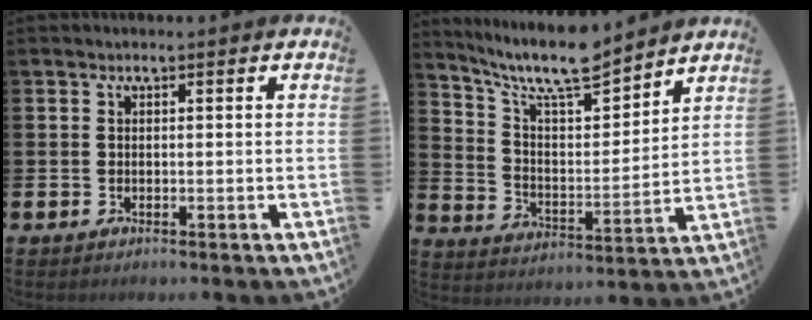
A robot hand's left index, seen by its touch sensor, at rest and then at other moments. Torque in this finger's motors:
{"motor_torque": [0.22, -0.36, 0.48, 0.12]}